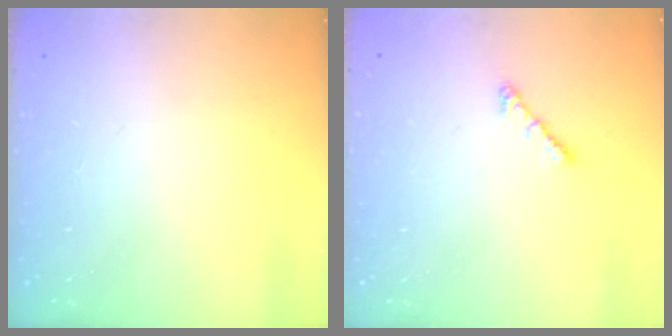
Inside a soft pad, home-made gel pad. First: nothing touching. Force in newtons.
{"total": 2.4, "press": 2.3, "slide": 0.6}